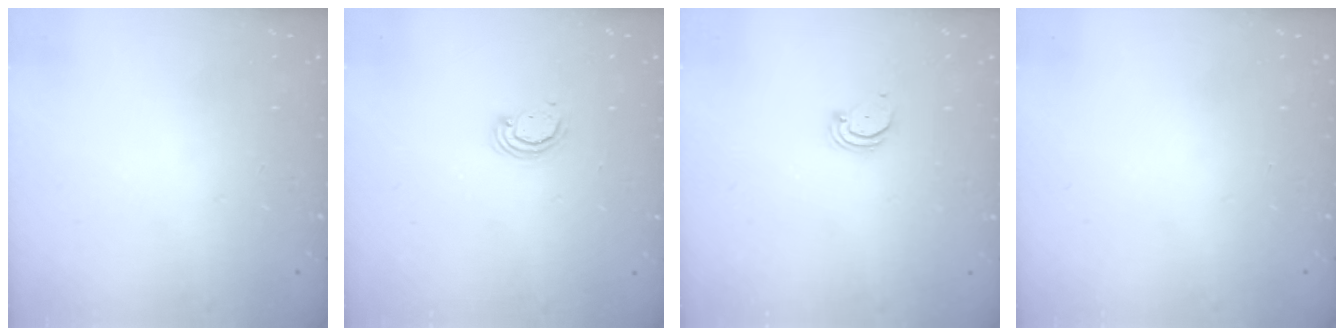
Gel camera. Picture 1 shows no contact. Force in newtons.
{"total": 2.3, "press": 2.3, "slide": 0.3}
{"total": 2.0, "press": 2.0, "slide": 0.2}
{"total": 0.0}